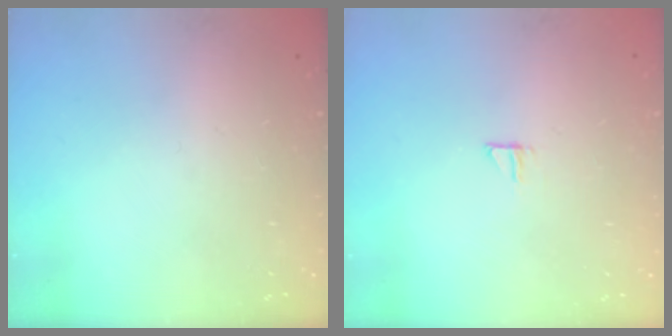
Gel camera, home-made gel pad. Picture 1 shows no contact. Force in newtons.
{"total": 5.4, "press": 5.4, "slide": 0.5}